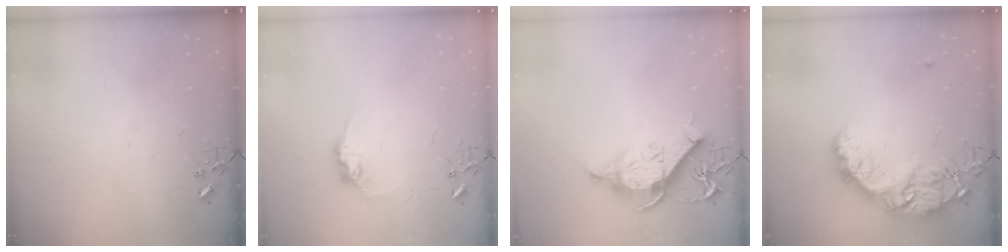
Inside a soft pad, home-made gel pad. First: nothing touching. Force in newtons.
{"total": 9.1, "press": 9.1, "slide": 0.4}
{"total": 13.1, "press": 13.1, "slide": 0.7}
{"total": 19.0, "press": 18.9, "slide": 1.7}